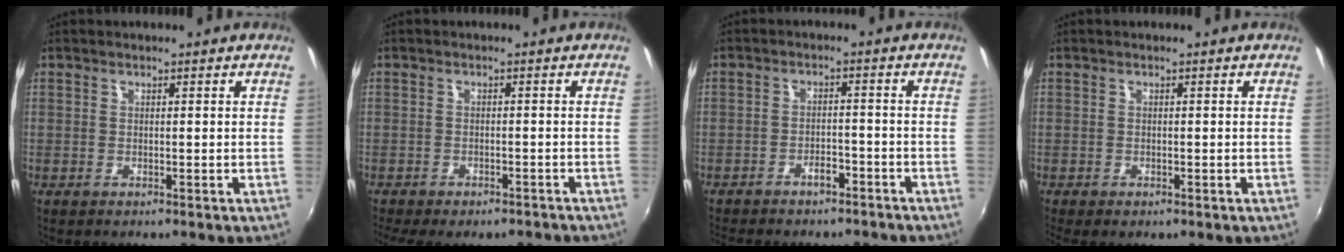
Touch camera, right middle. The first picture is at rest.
{"total": 9.2, "force": [-7.6, 2.9, 4.2], "torque": [-0.096, -0.026, -0.106]}
{"total": 7.3, "force": [-6.2, 2.6, 2.6], "torque": [-0.067, 0.001, -0.084]}
{"total": 1.8, "force": [-1.2, 0.7, 1.1], "torque": [-0.022, -0.009, -0.016]}